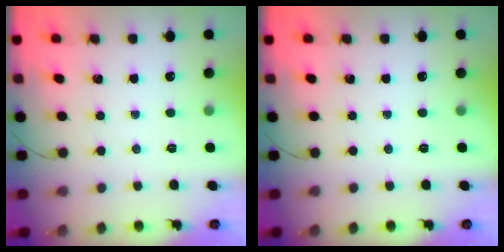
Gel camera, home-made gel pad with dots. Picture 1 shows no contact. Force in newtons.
{"total": 0.0}